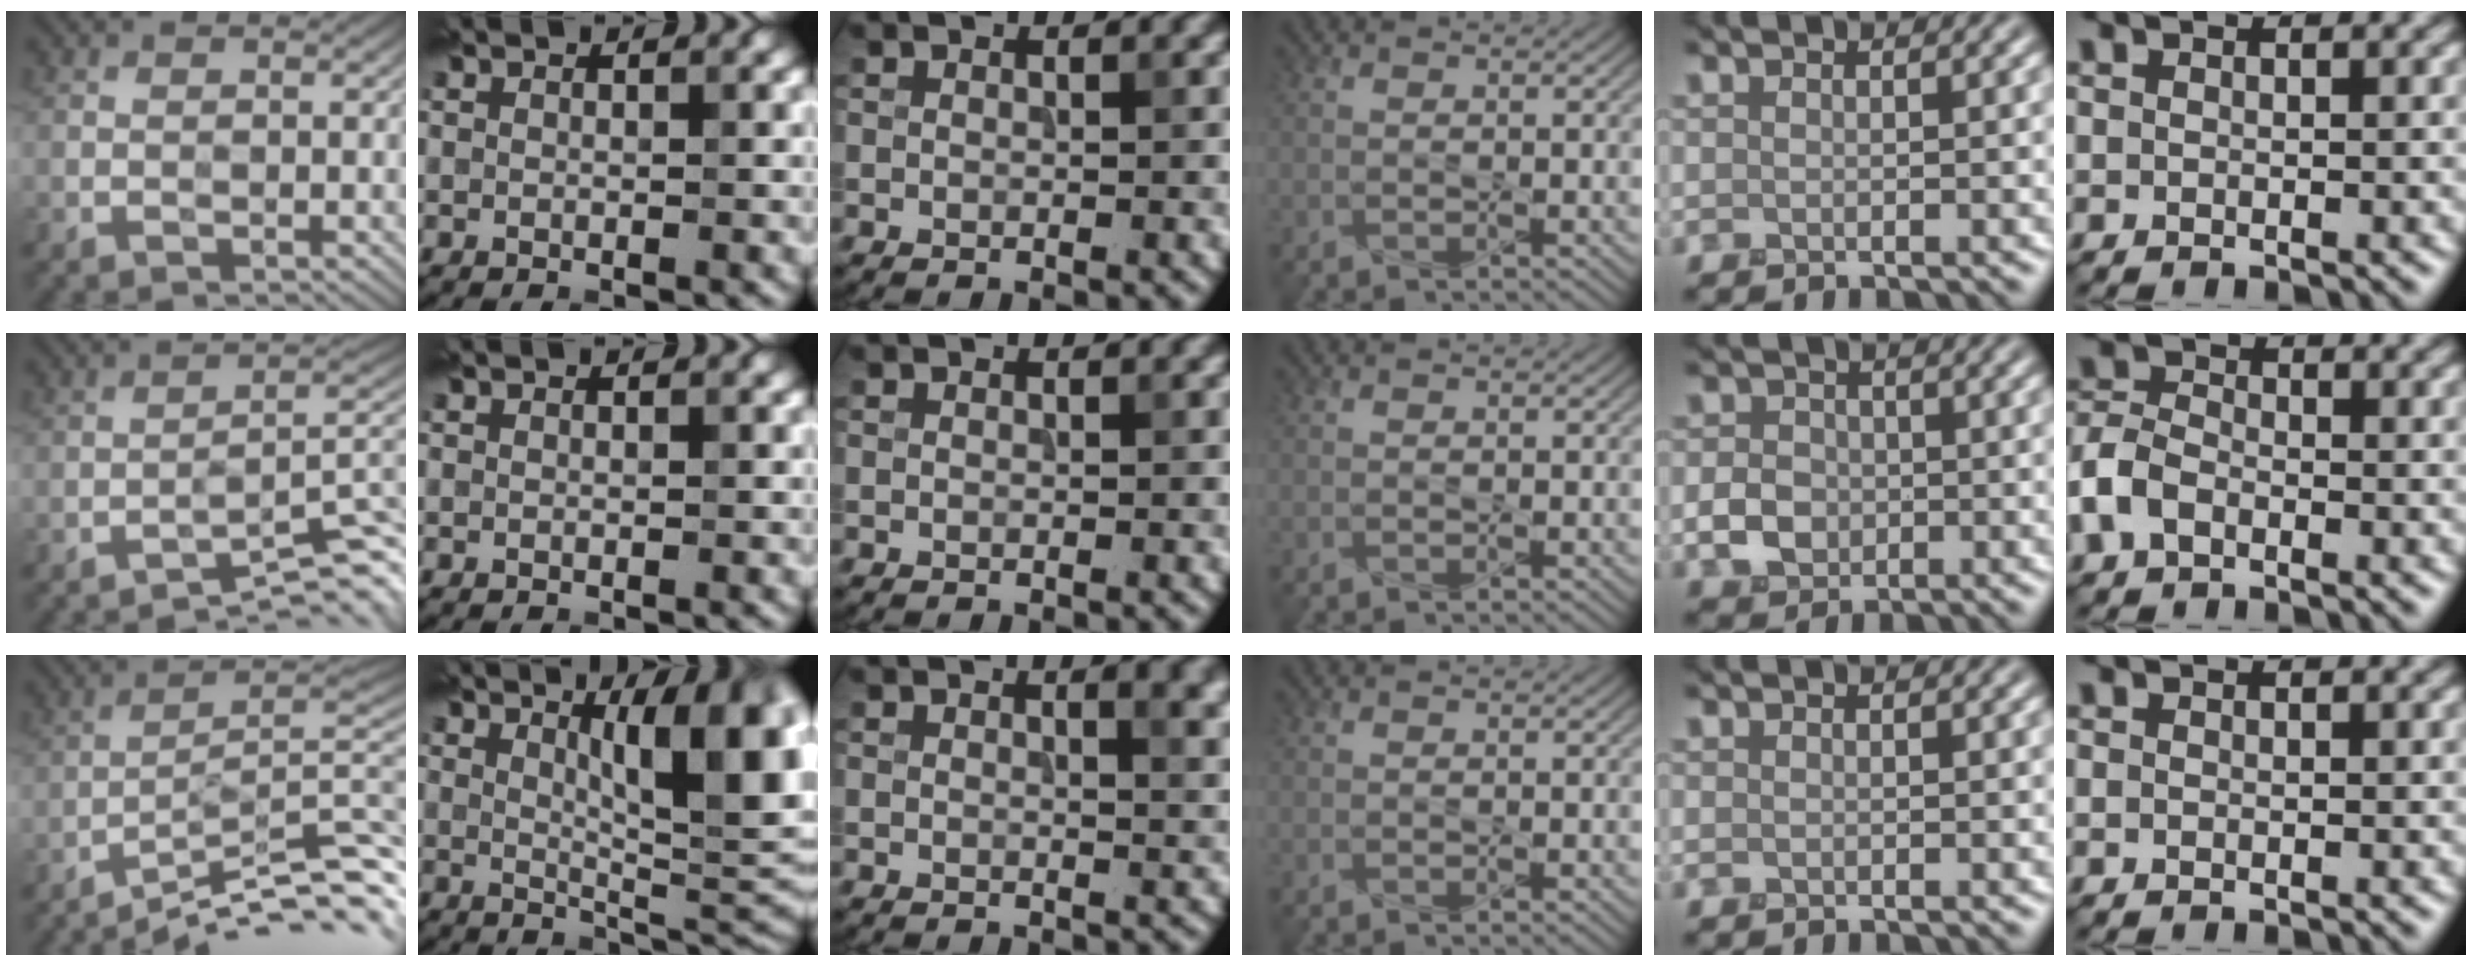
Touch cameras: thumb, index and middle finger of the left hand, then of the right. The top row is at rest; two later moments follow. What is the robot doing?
{"motion": "press", "object": "syringe"}